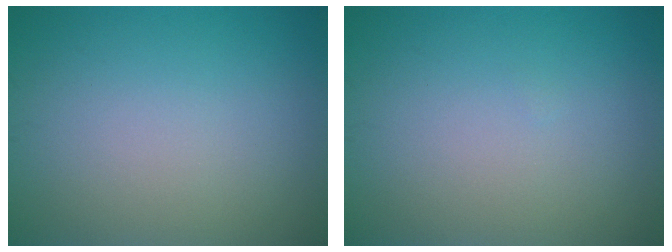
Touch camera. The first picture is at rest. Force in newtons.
{"total": 0.0}